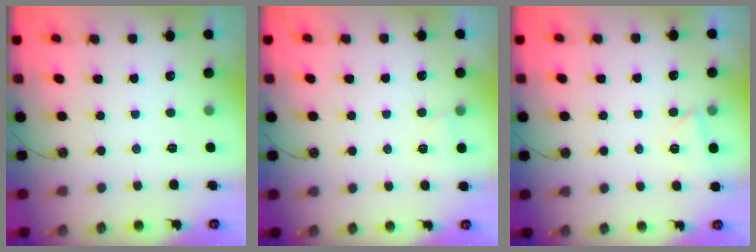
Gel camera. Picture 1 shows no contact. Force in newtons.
{"total": 1.8, "press": 1.6, "slide": 0.8}
{"total": 3.9, "press": 2.7, "slide": 2.8}